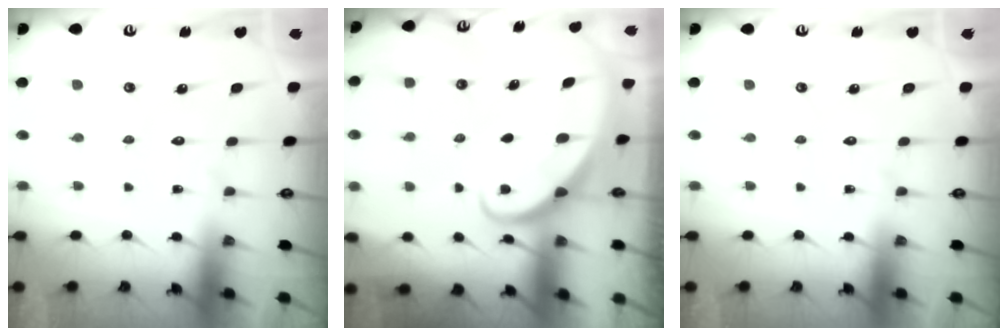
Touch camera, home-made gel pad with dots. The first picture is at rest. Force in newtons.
{"total": 2.2, "press": 2.2, "slide": 0.2}
{"total": 0.0}